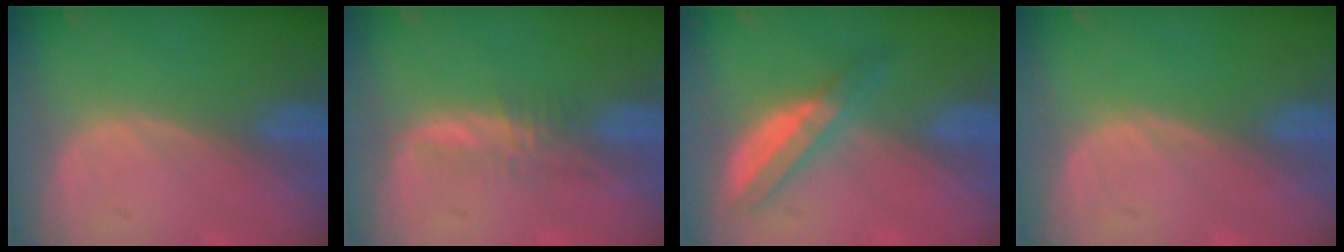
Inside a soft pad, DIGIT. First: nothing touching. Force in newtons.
{"total": 2.3, "press": 2.2, "slide": 0.6}
{"total": 5.0, "press": 4.9, "slide": 1.3}
{"total": 0.0}